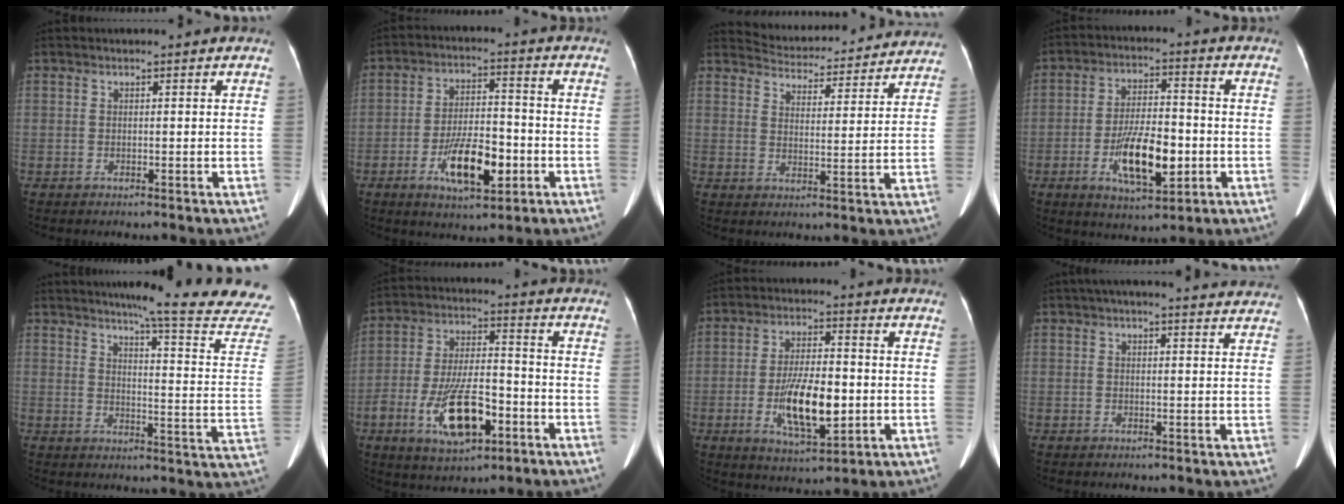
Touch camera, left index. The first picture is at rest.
{"total": 10.1, "force": [-3.9, 3.6, 8.6], "torque": [-0.163, 0.000, -0.065]}
{"total": 18.7, "force": [17.9, 3.9, 3.4], "torque": [-0.043, -0.003, 0.223]}
{"total": 11.1, "force": [-3.1, 3.8, 9.9], "torque": [-0.186, -0.002, -0.051]}
{"total": 19.7, "force": [18.0, -0.8, 8.1], "torque": [-0.100, -0.099, 0.202]}
{"total": 13.1, "force": [-5.4, 4.9, 10.8], "torque": [-0.209, 0.002, -0.088]}
{"total": 11.2, "force": [-2.2, 3.7, 10.4], "torque": [-0.197, -0.006, -0.034]}
{"total": 13.5, "force": [12.2, 2.0, 5.3], "torque": [-0.062, 0.033, 0.138]}